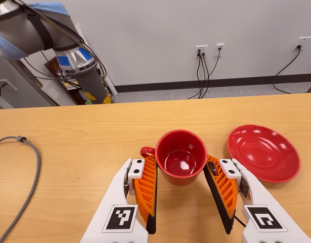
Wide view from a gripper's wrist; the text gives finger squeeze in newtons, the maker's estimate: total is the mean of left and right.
{"total": 2.7, "left": 2.4, "right": 2.9}